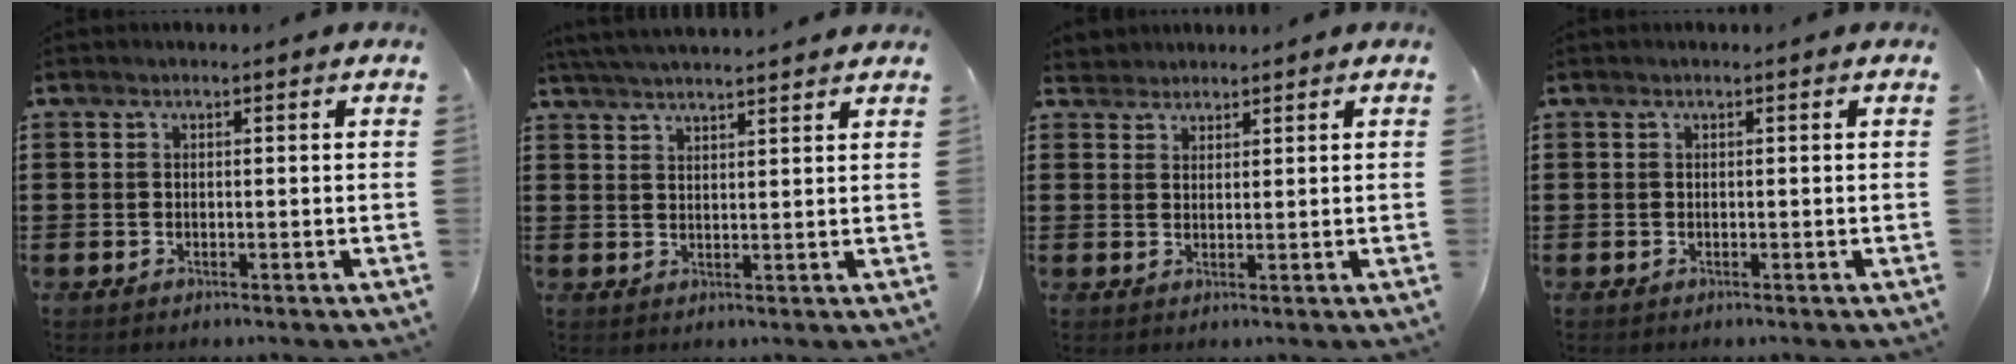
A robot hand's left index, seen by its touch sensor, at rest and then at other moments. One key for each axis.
{"total": 3.6, "fx": 3.5, "fy": -0.6, "fz": 0.7, "tx": -0.025, "ty": -0.010, "tz": 0.065}
{"total": 2.0, "fx": 1.8, "fy": 0.8, "fz": -0.3, "tx": -0.001, "ty": 0.005, "tz": 0.037}
{"total": 0.0}